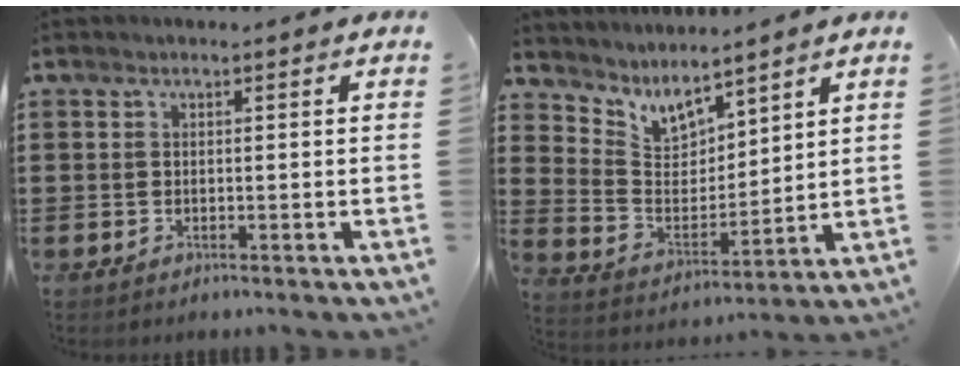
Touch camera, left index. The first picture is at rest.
{"total": 6.0, "force": [5.4, 2.4, 1.4], "torque": [-0.061, -0.035, 0.096]}